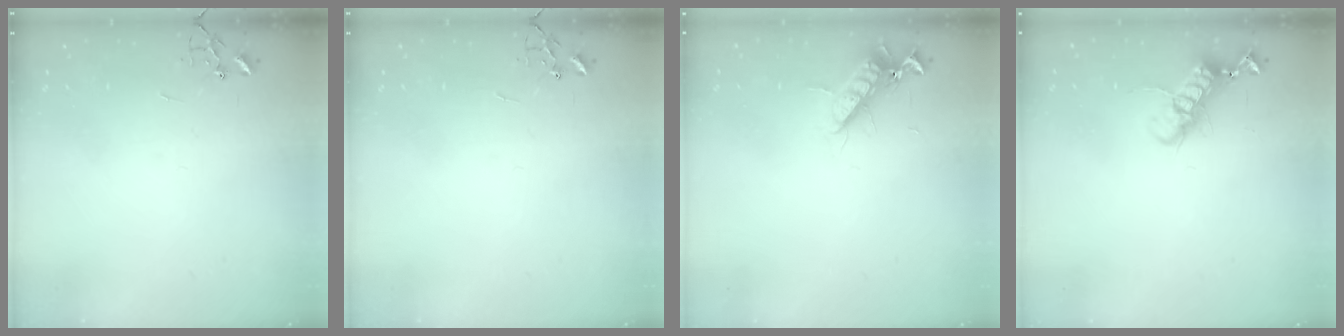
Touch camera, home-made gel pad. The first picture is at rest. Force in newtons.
{"total": 0.0}
{"total": 11.1, "press": 11.1, "slide": 1.3}
{"total": 12.7, "press": 12.6, "slide": 1.1}